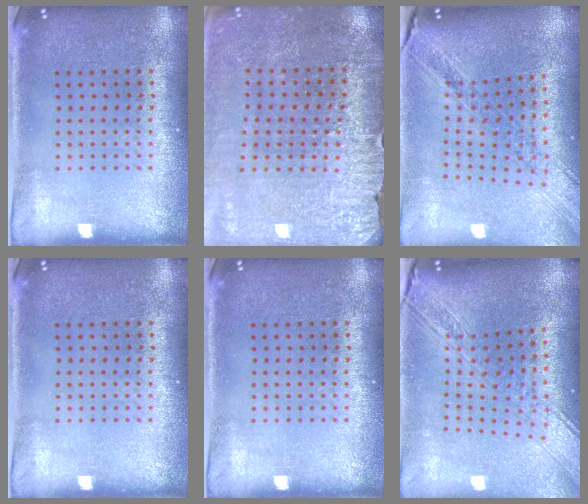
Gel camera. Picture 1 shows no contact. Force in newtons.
{"total": 3.0, "press": 3.0, "slide": 0.2}
{"total": 1.4, "press": 1.3, "slide": 0.5}
{"total": 0.0}
{"total": 0.0}
{"total": 3.2, "press": 2.4, "slide": 2.0}